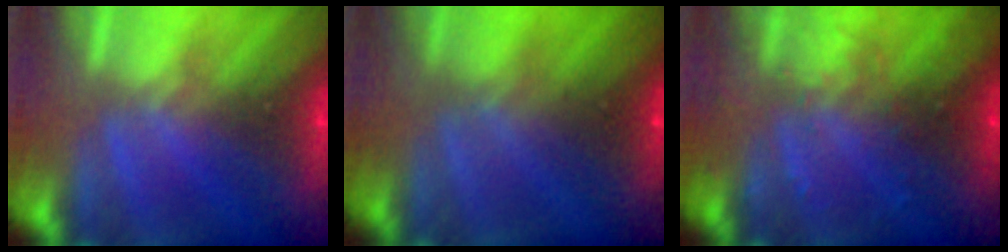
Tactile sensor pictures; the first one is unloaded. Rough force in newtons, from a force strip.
{"total": 1.8}
{"total": 2.9}